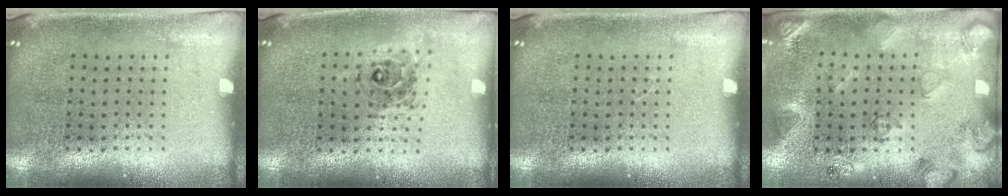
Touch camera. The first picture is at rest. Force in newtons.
{"total": 0.7, "press": 0.7, "slide": 0.0}
{"total": 0.0}
{"total": 2.2, "press": 1.9, "slide": 1.1}